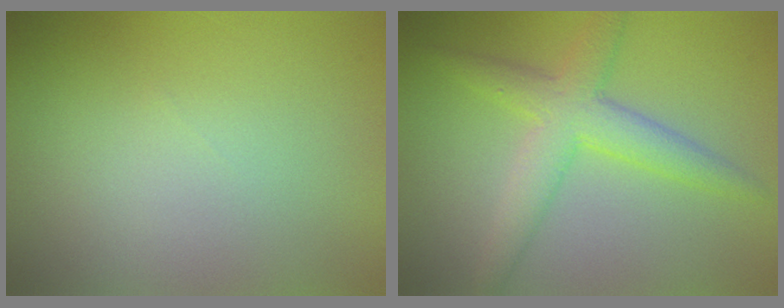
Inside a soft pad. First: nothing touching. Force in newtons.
{"total": 4.6, "press": 4.6, "slide": 0.1}